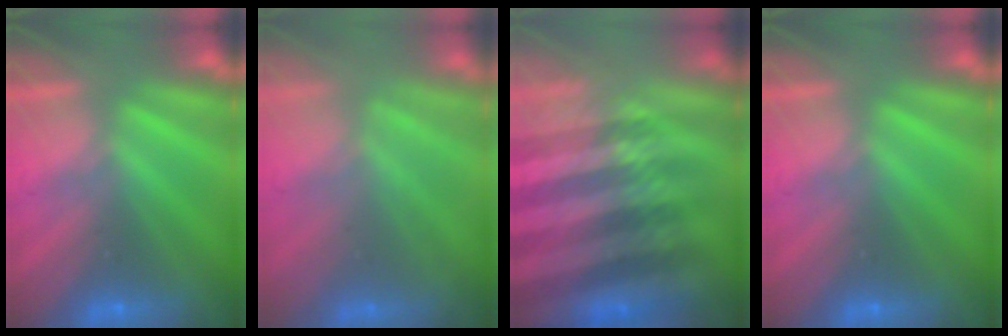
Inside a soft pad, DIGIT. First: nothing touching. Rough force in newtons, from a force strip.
{"total": 1.8}
{"total": 4.9}
{"total": 0.0}